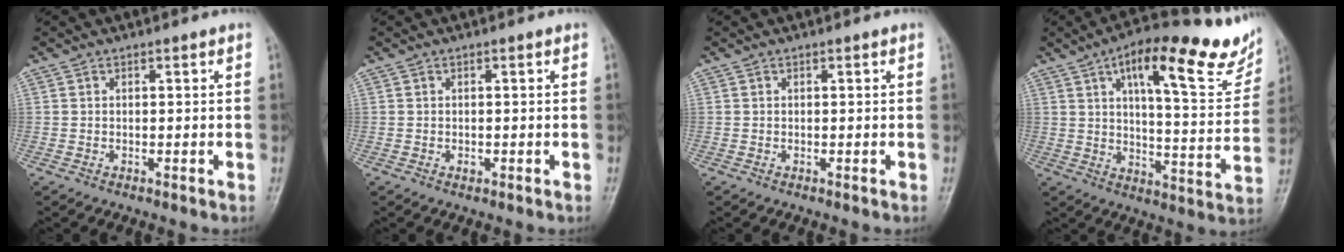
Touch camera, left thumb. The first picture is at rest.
{"total": 0.8, "force": [-0.2, 0.6, 0.5], "torque": [-0.002, 0.001, -0.003]}
{"total": 0.0}
{"total": 22.9, "force": [12.6, 6.9, 17.8], "torque": [-0.212, -0.027, 0.179]}